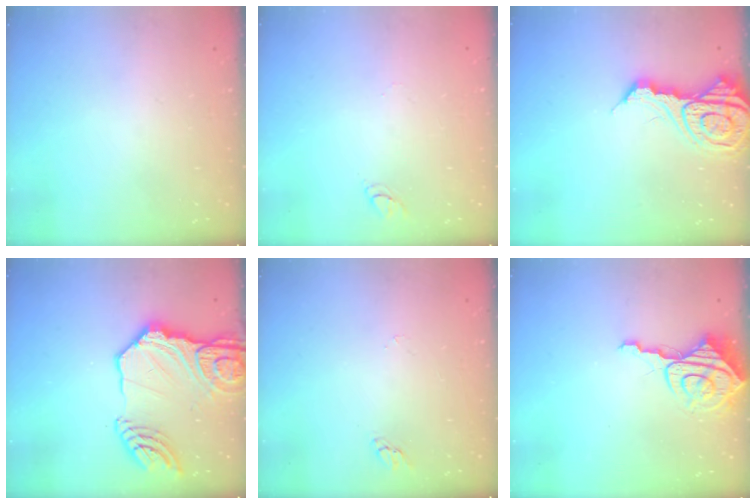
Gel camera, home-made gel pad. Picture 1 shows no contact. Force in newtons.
{"total": 3.0, "press": 3.0, "slide": 0.3}
{"total": 14.3, "press": 14.2, "slide": 1.6}
{"total": 21.1, "press": 21.0, "slide": 2.4}
{"total": 2.2, "press": 2.2, "slide": 0.2}
{"total": 8.6, "press": 8.6, "slide": 0.9}